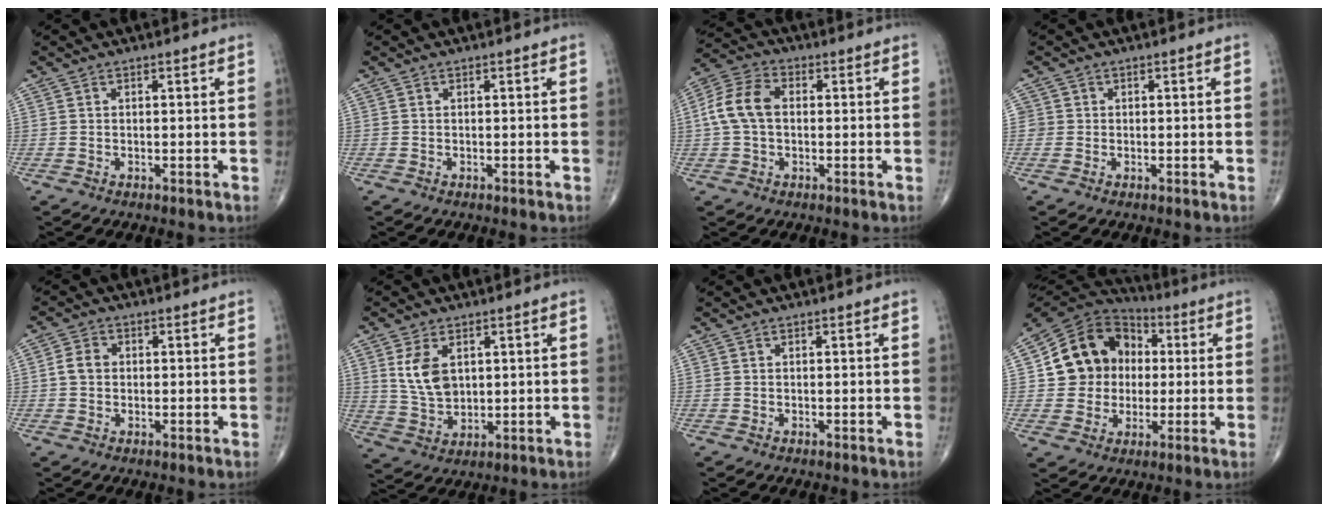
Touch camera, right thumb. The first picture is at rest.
{"total": 0.0}
{"total": 8.9, "force": [0.4, 6.0, 6.5], "torque": [-0.135, 0.027, 0.000]}
{"total": 1.6, "force": [0.0, 1.6, 0.0], "torque": [0.013, 0.006, -0.003]}
{"total": 3.3, "force": [0.1, 2.7, 1.9], "torque": [-0.033, 0.007, -0.005]}
{"total": 7.9, "force": [2.4, 5.1, 5.6], "torque": [-0.093, -0.011, 0.058]}
{"total": 0.0}
{"total": 15.2, "force": [1.5, 13.4, 7.0], "torque": [-0.087, 0.023, 0.024]}